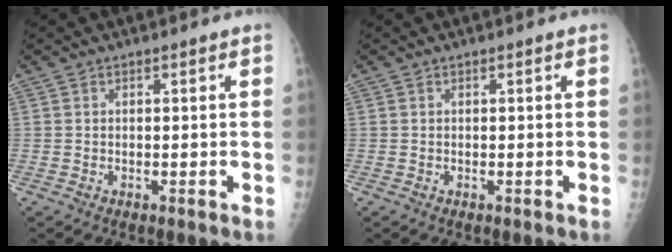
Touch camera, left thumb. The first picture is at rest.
{"total": 0.0}